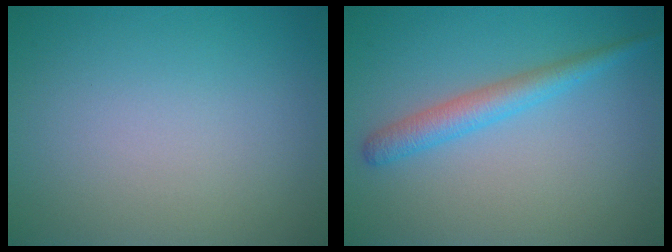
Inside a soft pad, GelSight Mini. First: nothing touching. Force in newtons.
{"total": 2.8, "press": 2.8, "slide": 0.1}